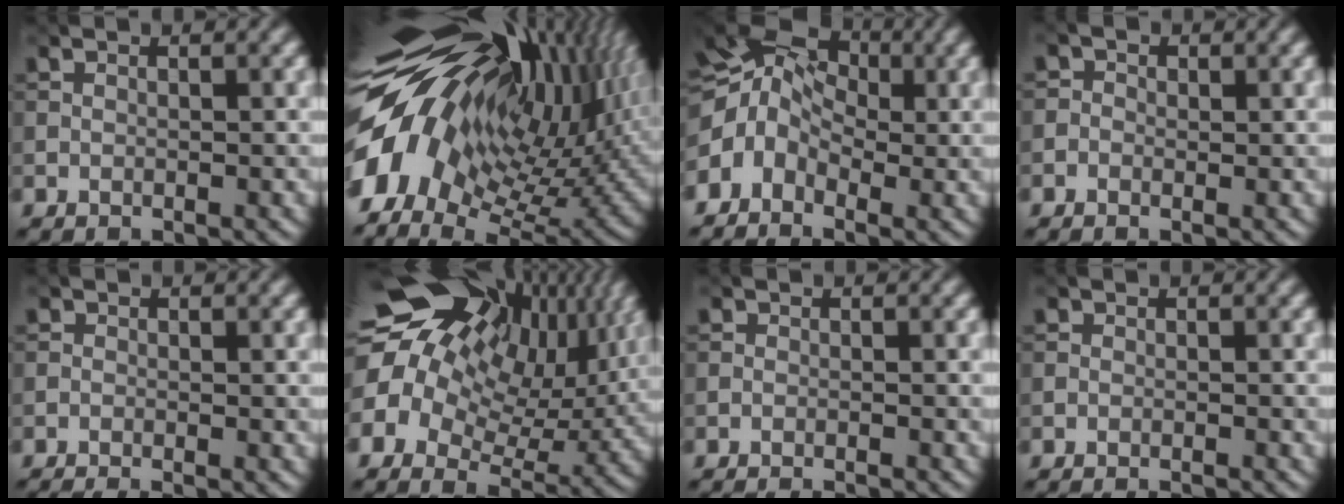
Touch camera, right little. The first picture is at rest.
{"total": 17.9, "force": [2.6, 10.1, 14.6], "torque": [-0.273, -0.019, 0.053]}
{"total": 6.6, "force": [-1.3, 5.2, 3.8], "torque": [-0.062, 0.017, -0.036]}
{"total": 0.9, "force": [-0.6, 0.7, -0.1], "torque": [0.007, -0.004, -0.013]}
{"total": 1.6, "force": [-1.6, 0.0, 0.3], "torque": [-0.001, -0.007, -0.028]}
{"total": 19.2, "force": [7.0, 13.1, 12.2], "torque": [-0.229, 0.028, 0.124]}
{"total": 1.8, "force": [-1.8, 0.1, 0.1], "torque": [0.011, -0.007, -0.022]}
{"total": 1.4, "force": [-1.4, 0.0, 0.0], "torque": [0.012, -0.008, -0.015]}